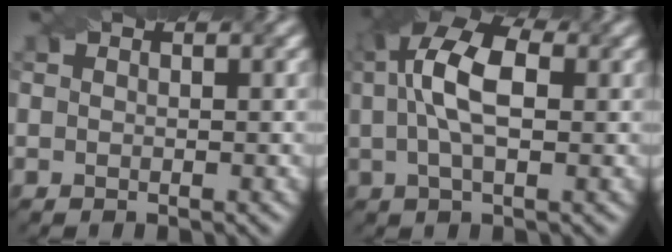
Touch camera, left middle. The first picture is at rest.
{"total": 7.3, "force": [1.4, 3.5, 6.2], "torque": [-0.126, 0.021, 0.015]}